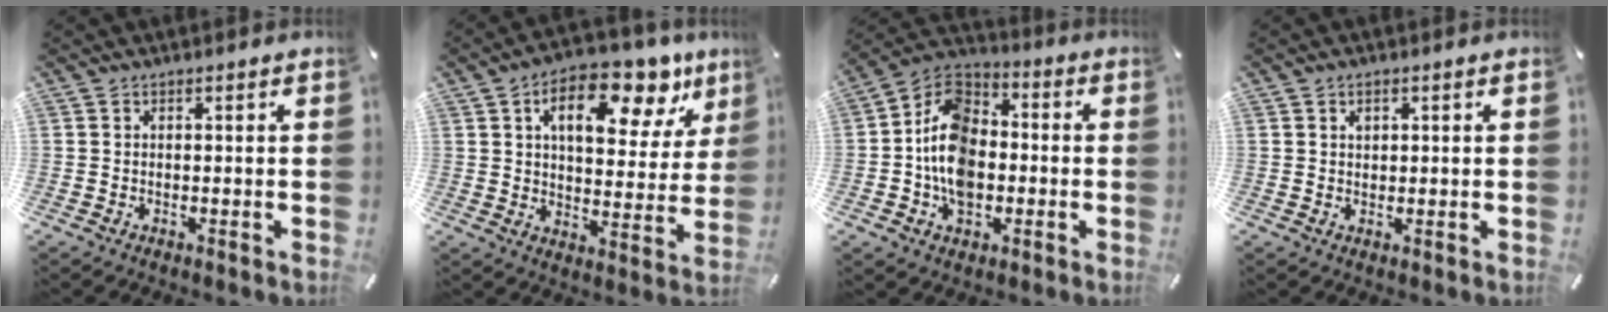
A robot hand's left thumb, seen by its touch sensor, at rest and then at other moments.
{"total": 16.4, "force": [8.8, 8.8, 10.8], "torque": [-0.144, -0.051, 0.140]}
{"total": 13.7, "force": [-3.8, 10.3, 8.3], "torque": [-0.179, 0.024, -0.073]}
{"total": 1.6, "force": [0.6, 1.3, 0.7], "torque": [-0.007, 0.000, 0.008]}